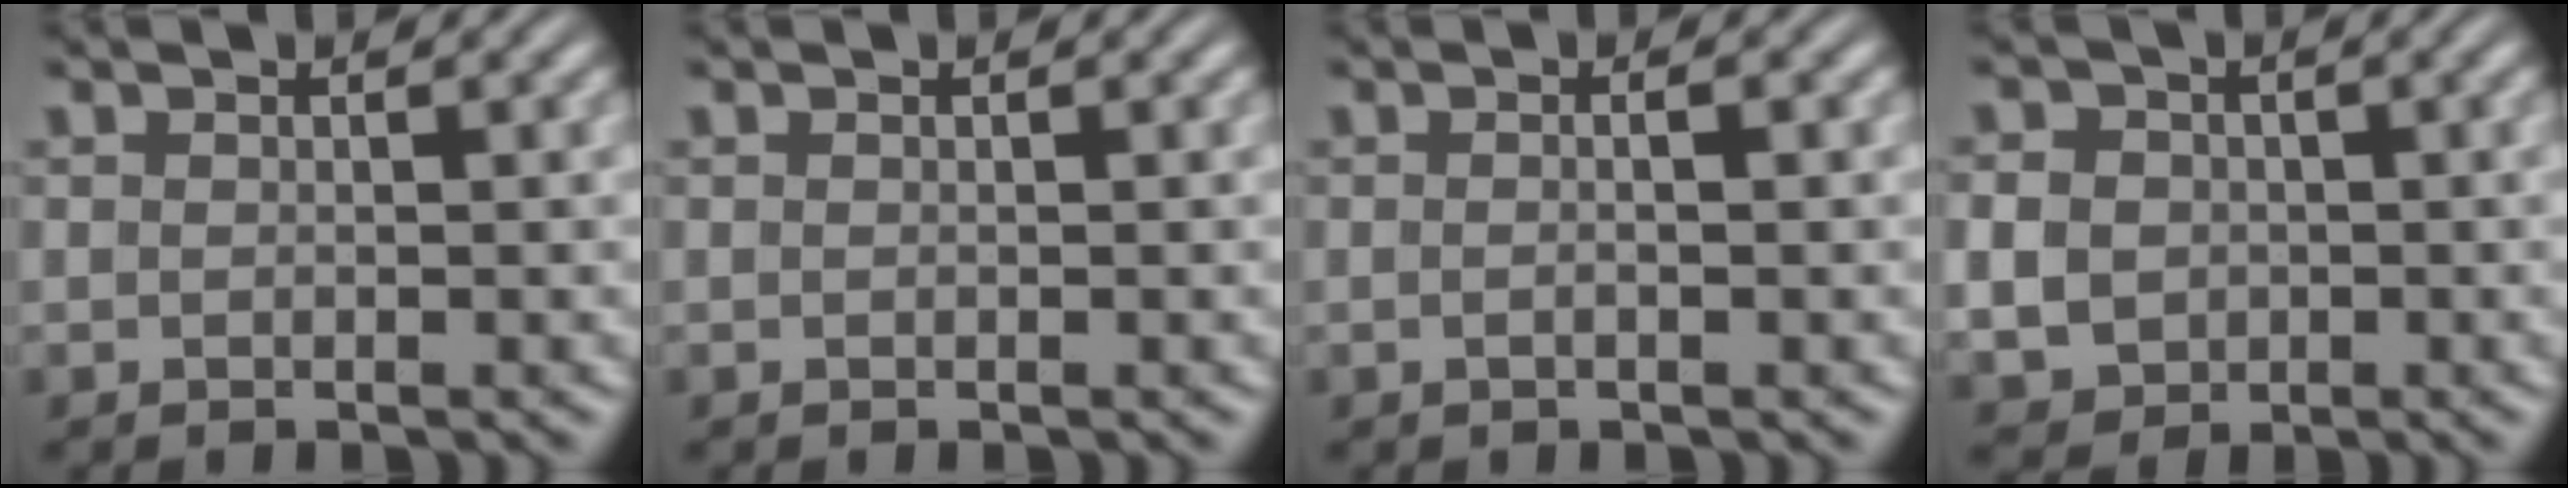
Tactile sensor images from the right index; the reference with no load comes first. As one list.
[{"total": 0.0}, {"total": 1.0, "force": [-0.3, 0.2, 0.9], "torque": [-0.015, 0.004, -0.009]}, {"total": 5.2, "force": [-0.6, 4.8, 2.0], "torque": [-0.051, -0.017, -0.006]}]